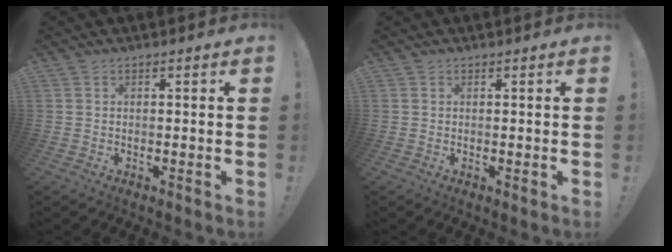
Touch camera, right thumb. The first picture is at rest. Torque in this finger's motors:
{"motor_torque": [0.23, 0.05, -0.09, 0.19, 0.10]}